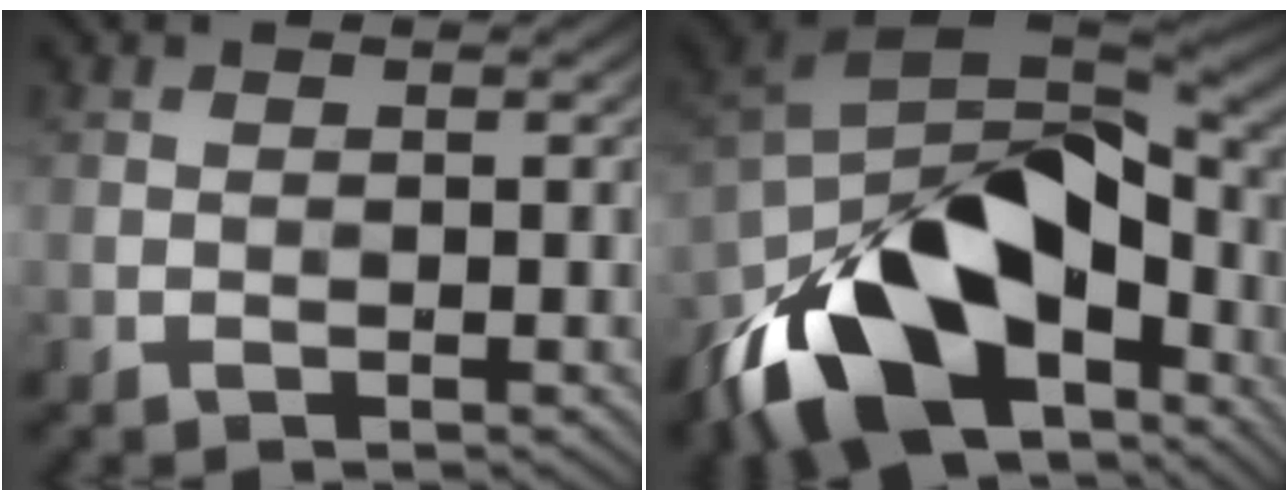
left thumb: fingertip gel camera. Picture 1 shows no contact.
{"total": 18.0, "force": [-8.4, 9.5, 12.9], "torque": [-0.251, -0.031, -0.130]}